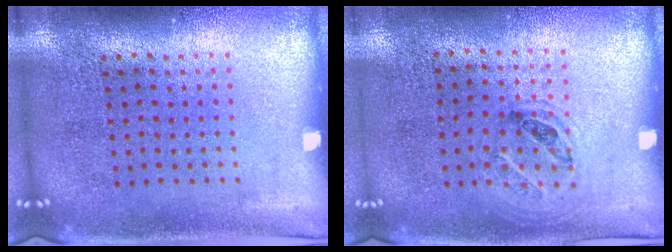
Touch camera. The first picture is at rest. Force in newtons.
{"total": 1.1, "press": 0.8, "slide": 0.7}